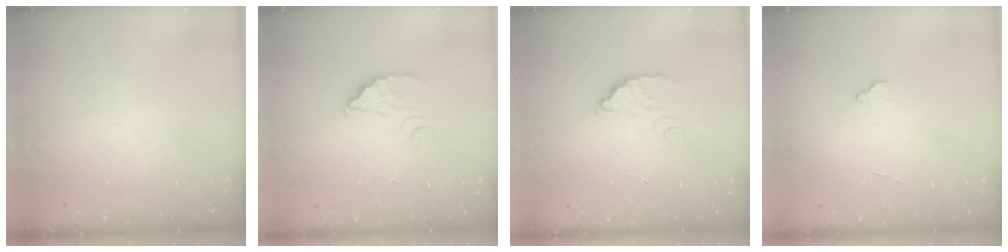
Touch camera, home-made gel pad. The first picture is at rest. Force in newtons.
{"total": 2.8, "press": 2.8, "slide": 0.0}
{"total": 2.6, "press": 2.6, "slide": 0.1}
{"total": 3.4, "press": 3.4, "slide": 0.2}